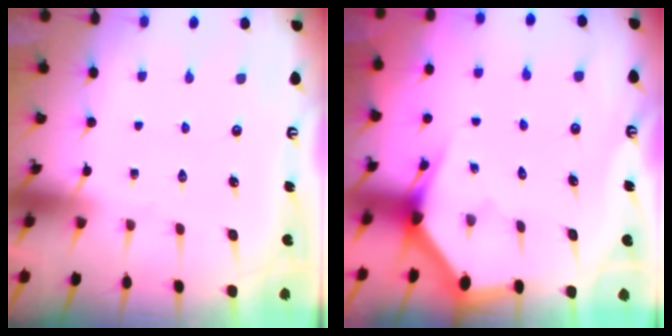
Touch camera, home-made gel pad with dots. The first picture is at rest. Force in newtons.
{"total": 2.6, "press": 2.6, "slide": 0.1}